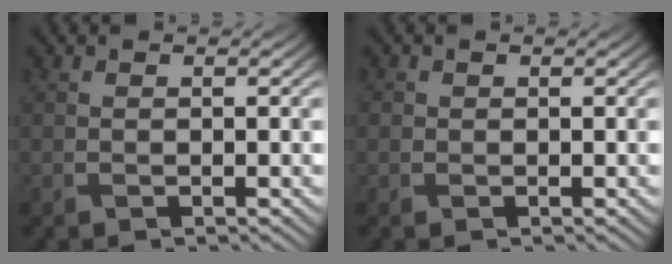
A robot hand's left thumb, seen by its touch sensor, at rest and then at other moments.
{"total": 0.7, "force": [0.1, 0.7, 0.1], "torque": [0.003, -0.003, -0.003]}